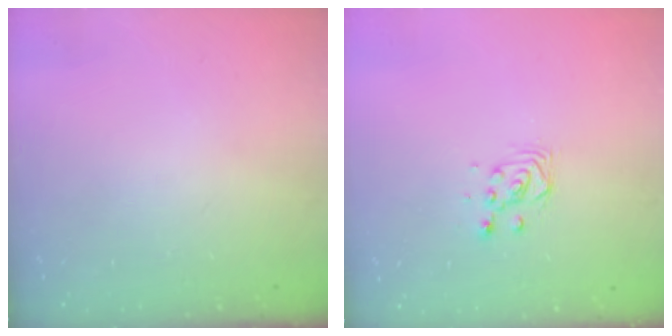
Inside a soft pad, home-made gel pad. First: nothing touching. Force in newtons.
{"total": 3.9, "press": 3.9, "slide": 0.2}